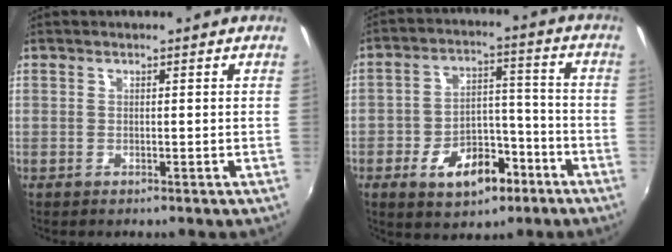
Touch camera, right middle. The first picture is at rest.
{"total": 11.3, "force": [-6.2, 6.6, 6.8], "torque": [-0.128, 0.024, -0.084]}